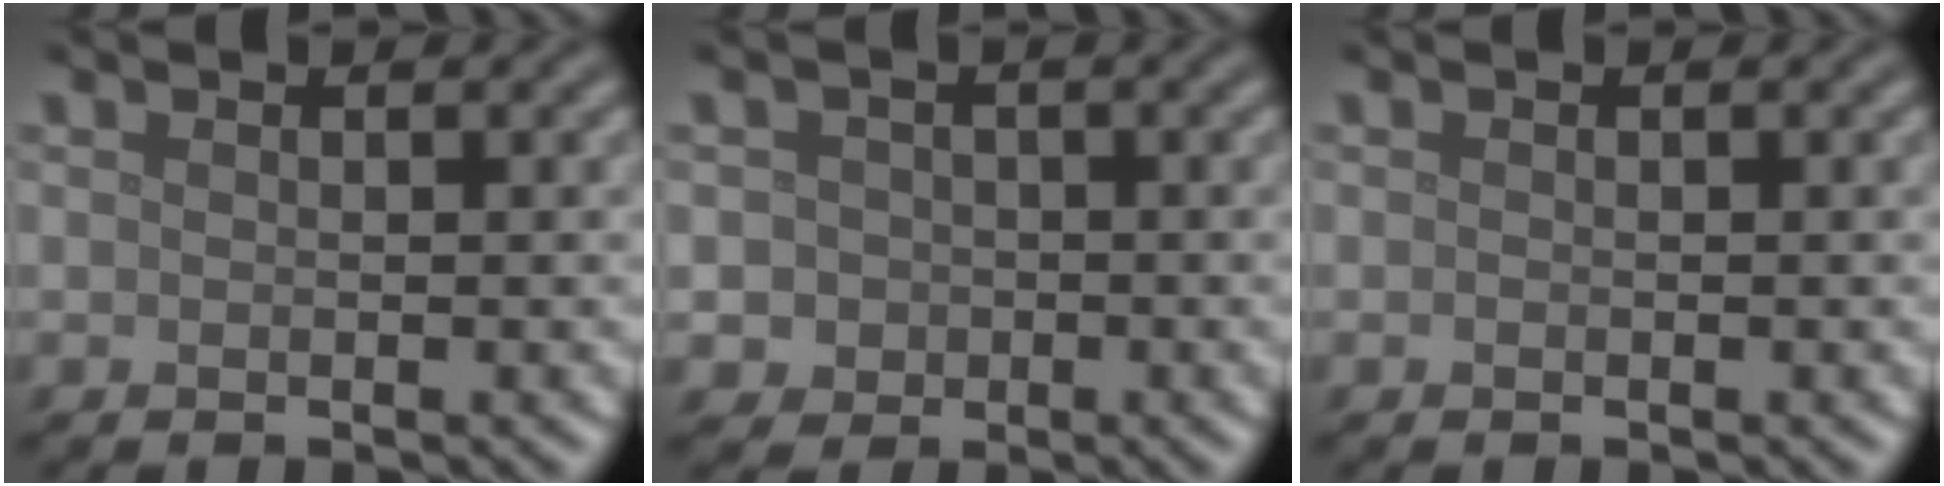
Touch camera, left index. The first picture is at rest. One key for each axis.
{"total": 2.8, "fx": -0.4, "fy": 2.7, "fz": 0.6, "tx": 0.011, "ty": 0.008, "tz": -0.016}
{"total": 0.0}